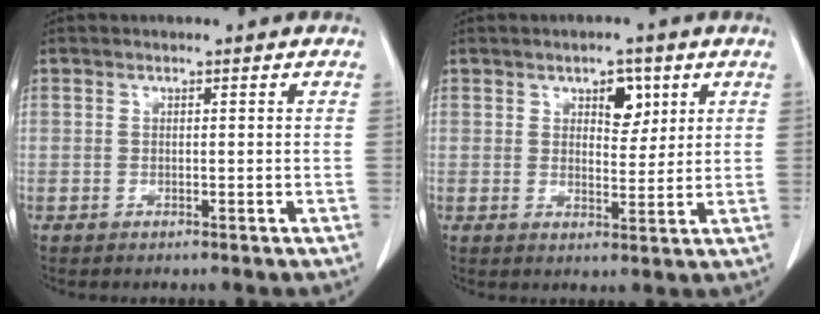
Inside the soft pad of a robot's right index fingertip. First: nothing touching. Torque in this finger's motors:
{"motor_torque": [0.12, 0.19, 0.11, 0.03]}